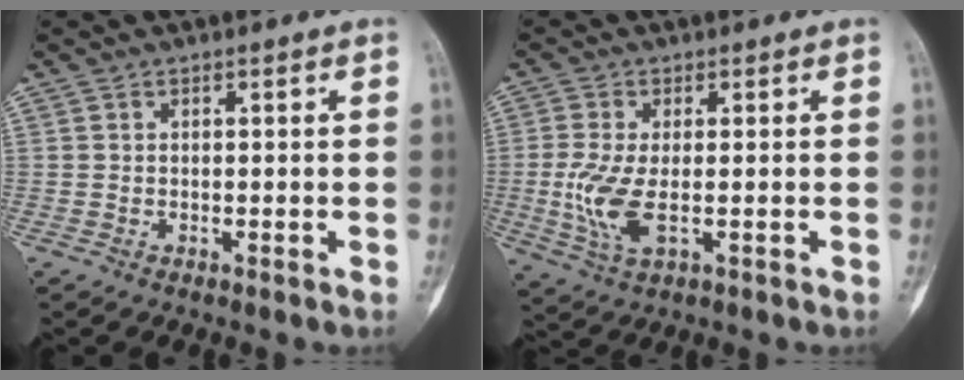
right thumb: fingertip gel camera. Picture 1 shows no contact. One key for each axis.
{"total": 7.8, "fx": -0.9, "fy": 3.2, "fz": 7.0, "tx": -0.168, "ty": -0.012, "tz": -0.016}